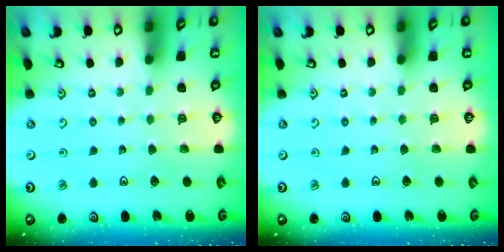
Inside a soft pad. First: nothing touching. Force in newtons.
{"total": 0.0}